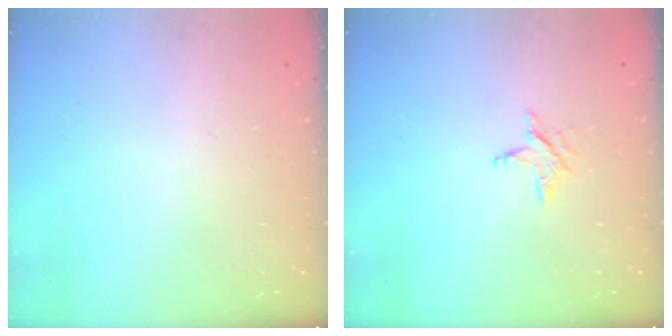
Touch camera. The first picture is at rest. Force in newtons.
{"total": 3.1, "press": 3.1, "slide": 0.3}